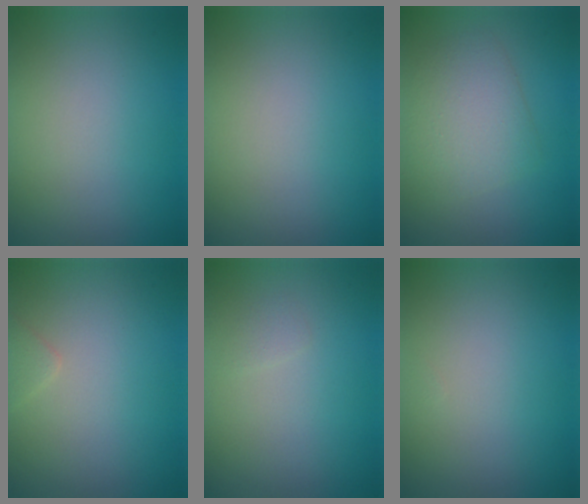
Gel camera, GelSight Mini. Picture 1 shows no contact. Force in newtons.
{"total": 0.0}
{"total": 3.9, "press": 3.9, "slide": 0.1}
{"total": 0.9, "press": 0.9, "slide": 0.1}
{"total": 0.6, "press": 0.6, "slide": 0.0}
{"total": 0.0}